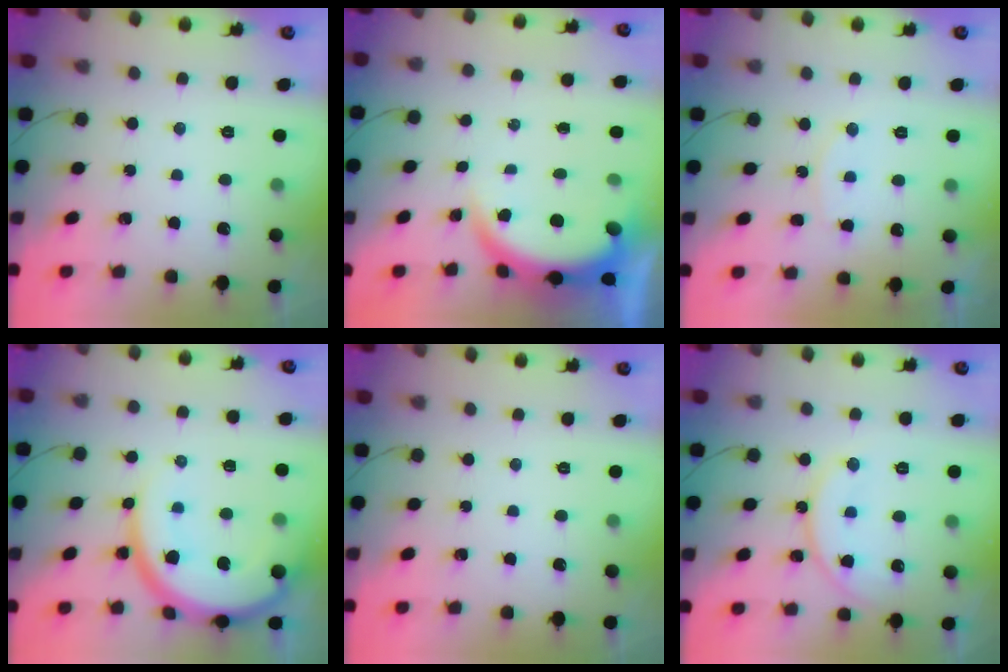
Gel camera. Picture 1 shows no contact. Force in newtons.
{"total": 5.1, "press": 5.1, "slide": 0.2}
{"total": 6.9, "press": 6.9, "slide": 0.3}
{"total": 15.6, "press": 15.5, "slide": 1.5}
{"total": 0.0}
{"total": 12.2, "press": 12.1, "slide": 0.9}